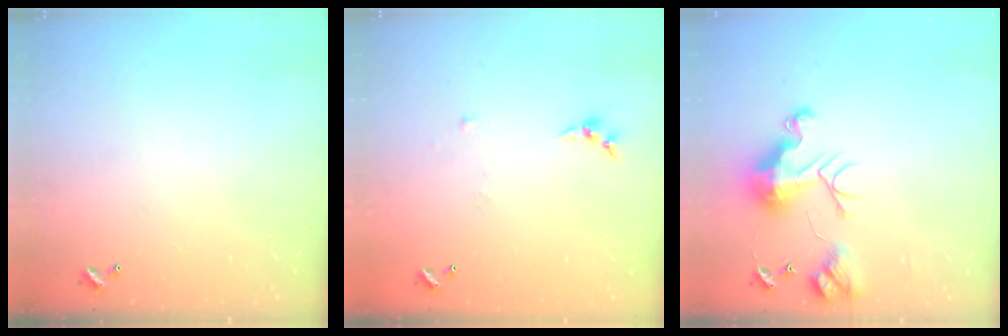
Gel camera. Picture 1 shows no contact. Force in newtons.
{"total": 3.0, "press": 2.9, "slide": 0.4}
{"total": 12.0, "press": 12.0, "slide": 1.1}